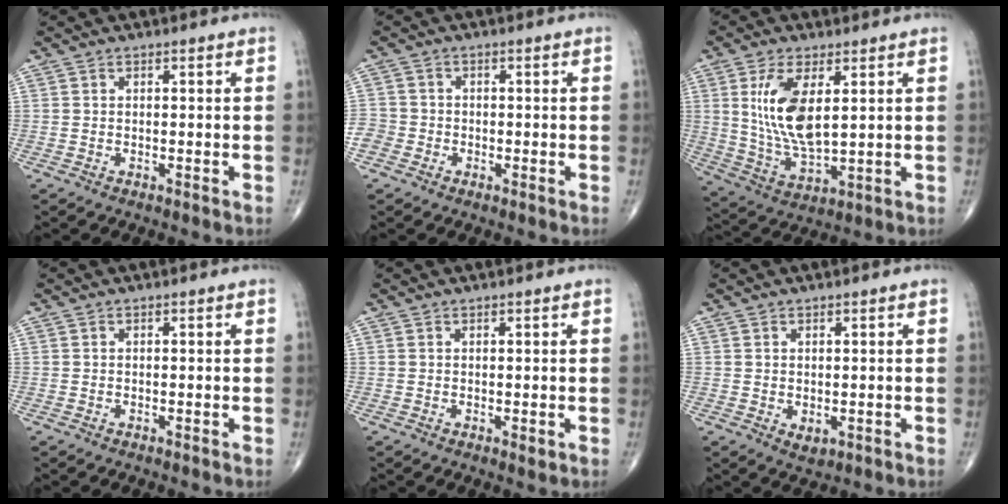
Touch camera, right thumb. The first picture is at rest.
{"total": 3.6, "force": [-1.5, 3.2, 0.8], "torque": [-0.006, 0.011, -0.034]}
{"total": 12.2, "force": [3.2, 5.2, 10.6], "torque": [-0.210, -0.024, 0.073]}
{"total": 0.0}
{"total": 0.9, "force": [0.2, 0.3, 0.8], "torque": [-0.009, -0.002, 0.005]}
{"total": 1.8, "force": [-0.1, 1.2, 1.3], "torque": [-0.015, -0.004, 0.006]}